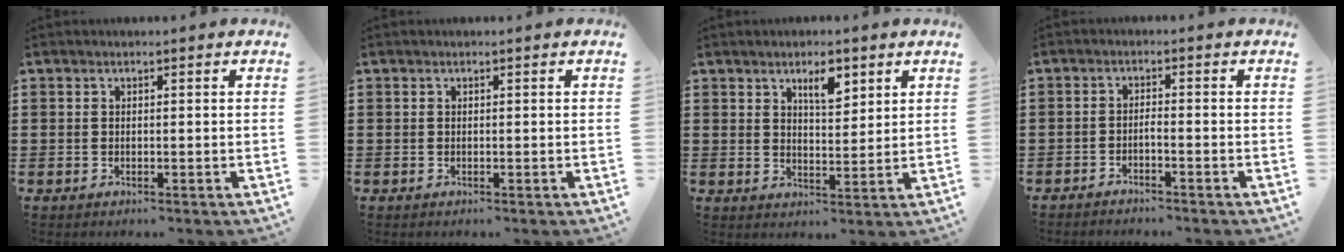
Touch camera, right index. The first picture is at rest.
{"total": 0.0}
{"total": 4.2, "force": [2.6, 1.6, 2.9], "torque": [-0.040, -0.003, 0.041]}
{"total": 1.5, "force": [-1.4, -0.2, 0.5], "torque": [-0.012, 0.002, -0.026]}